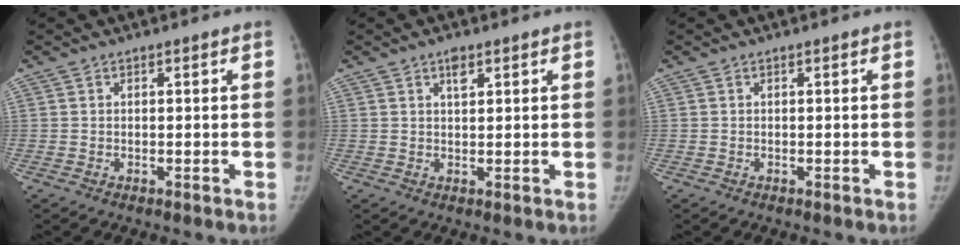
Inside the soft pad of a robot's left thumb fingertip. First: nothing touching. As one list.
[{"total": 2.4, "force": [1.4, 1.1, 1.6], "torque": [-0.020, -0.007, 0.023]}, {"total": 0.0}]